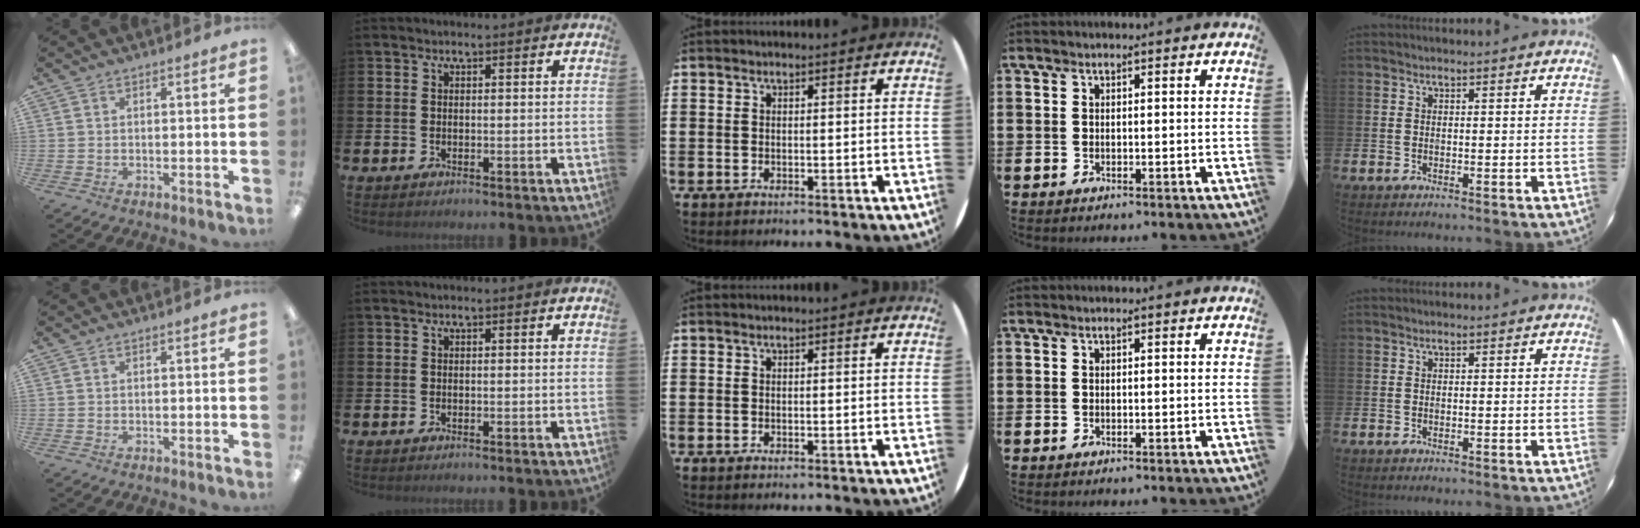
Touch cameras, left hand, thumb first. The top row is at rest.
{}